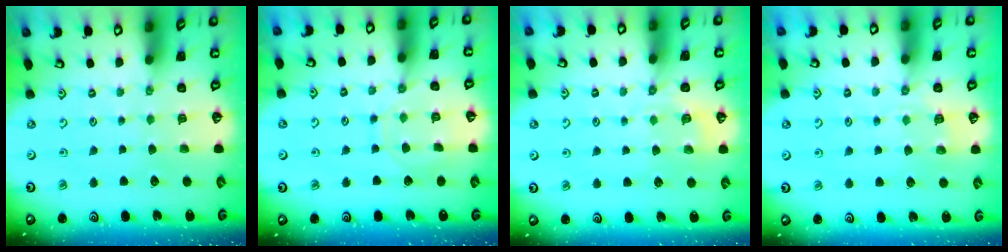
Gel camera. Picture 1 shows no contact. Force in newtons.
{"total": 9.3, "press": 9.2, "slide": 0.8}
{"total": 4.4, "press": 4.2, "slide": 1.6}
{"total": 4.8, "press": 4.7, "slide": 1.1}